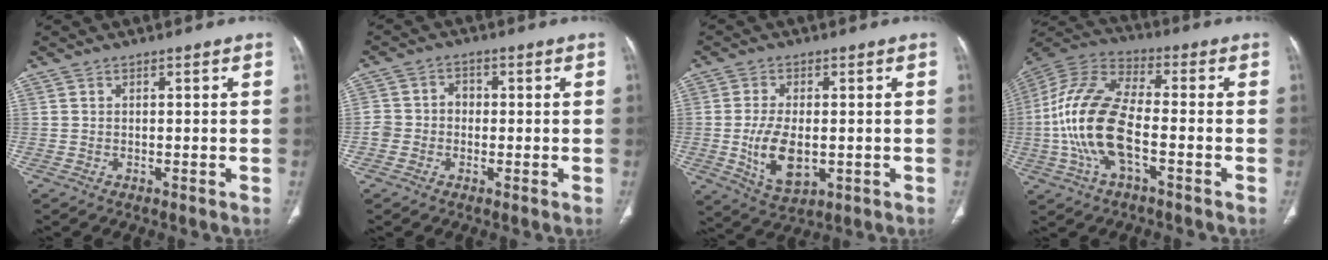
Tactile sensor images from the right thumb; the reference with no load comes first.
{"total": 4.5, "force": [-0.8, 4.1, 1.7], "torque": [-0.016, 0.021, -0.020]}
{"total": 9.6, "force": [-1.2, 5.3, 7.9], "torque": [-0.143, -0.010, -0.011]}
{"total": 17.2, "force": [-3.4, 7.6, 15.0], "torque": [-0.323, 0.030, -0.068]}